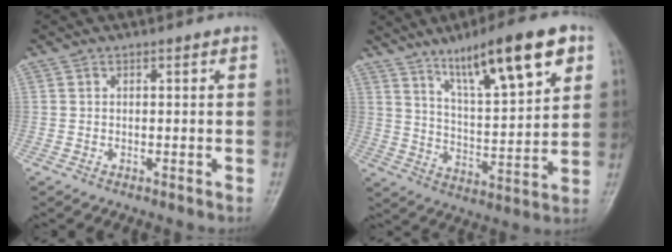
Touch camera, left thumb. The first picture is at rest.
{"total": 17.6, "force": [9.9, 4.1, 13.9], "torque": [-0.202, -0.039, 0.167]}